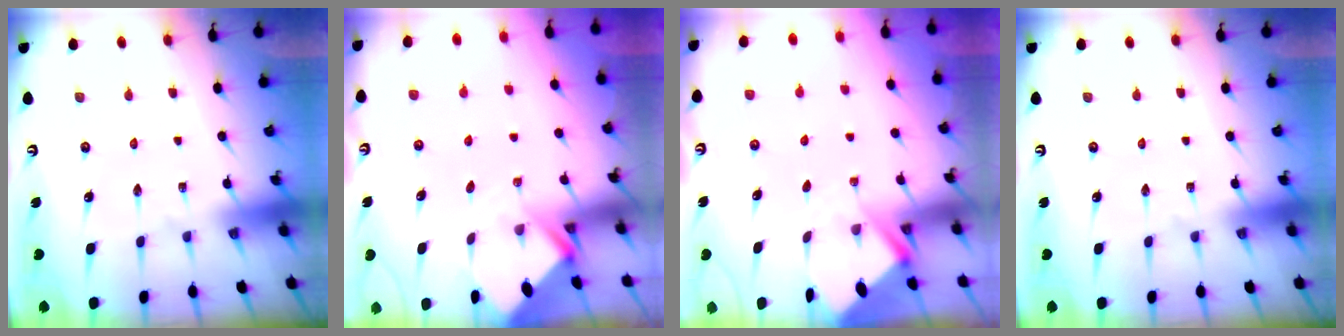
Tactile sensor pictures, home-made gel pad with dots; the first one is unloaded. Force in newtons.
{"total": 2.0, "press": 2.0, "slide": 0.2}
{"total": 3.0, "press": 2.9, "slide": 0.4}
{"total": 0.0}